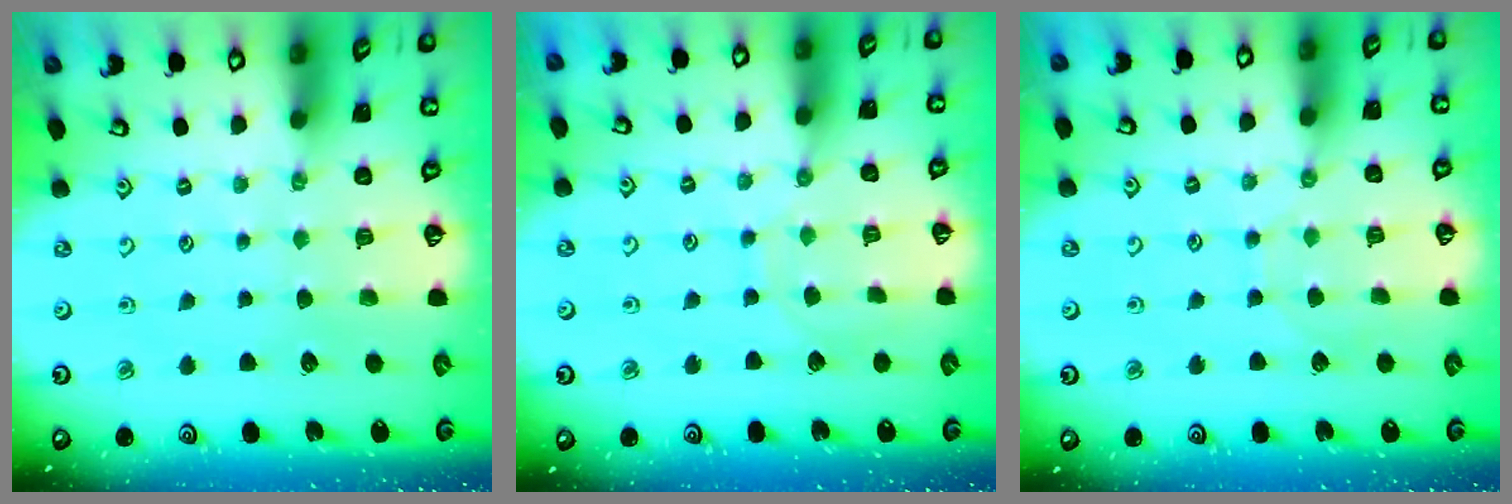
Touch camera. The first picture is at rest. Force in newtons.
{"total": 6.3, "press": 6.3, "slide": 0.3}
{"total": 2.8, "press": 2.8, "slide": 0.3}